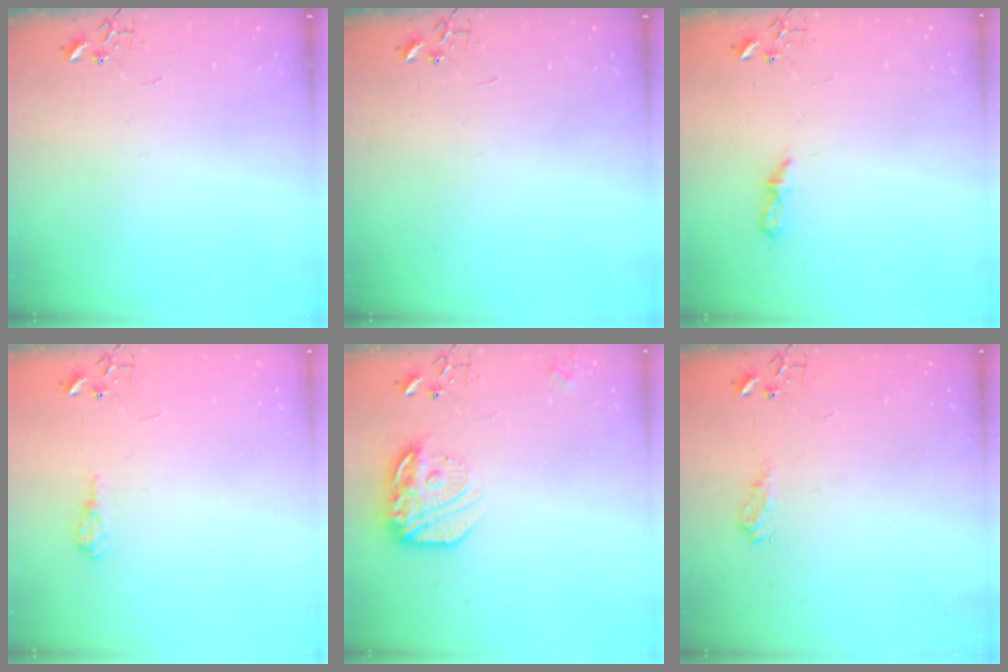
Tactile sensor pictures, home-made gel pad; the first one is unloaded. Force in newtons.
{"total": 0.0}
{"total": 5.5, "press": 5.5, "slide": 0.5}
{"total": 7.1, "press": 7.1, "slide": 0.9}
{"total": 17.1, "press": 17.0, "slide": 1.2}
{"total": 8.2, "press": 8.2, "slide": 0.9}